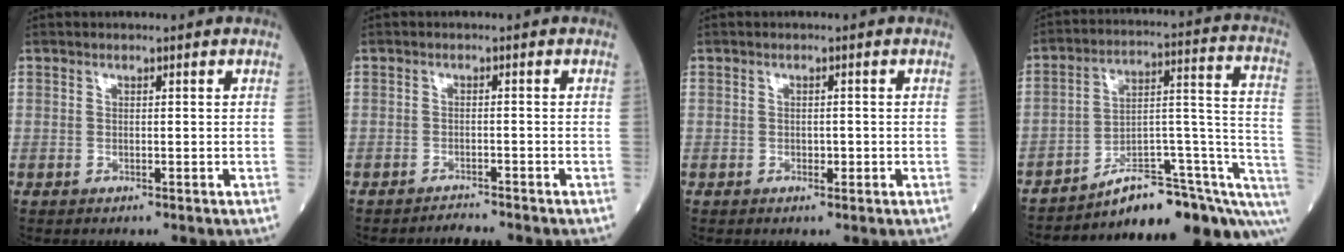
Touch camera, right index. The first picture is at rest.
{"total": 1.8, "force": [-1.7, -0.5, -0.1], "torque": [0.002, -0.008, -0.029]}
{"total": 0.9, "force": [-0.4, 0.5, 0.6], "torque": [-0.009, 0.001, -0.005]}
{"total": 17.5, "force": [-12.7, 4.7, 11.1], "torque": [-0.083, 0.081, -0.174]}